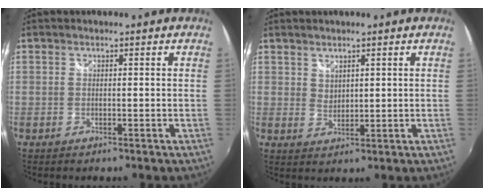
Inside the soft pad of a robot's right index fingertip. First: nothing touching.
{"total": 2.3, "force": [1.8, 1.2, 0.8], "torque": [-0.009, -0.001, 0.033]}